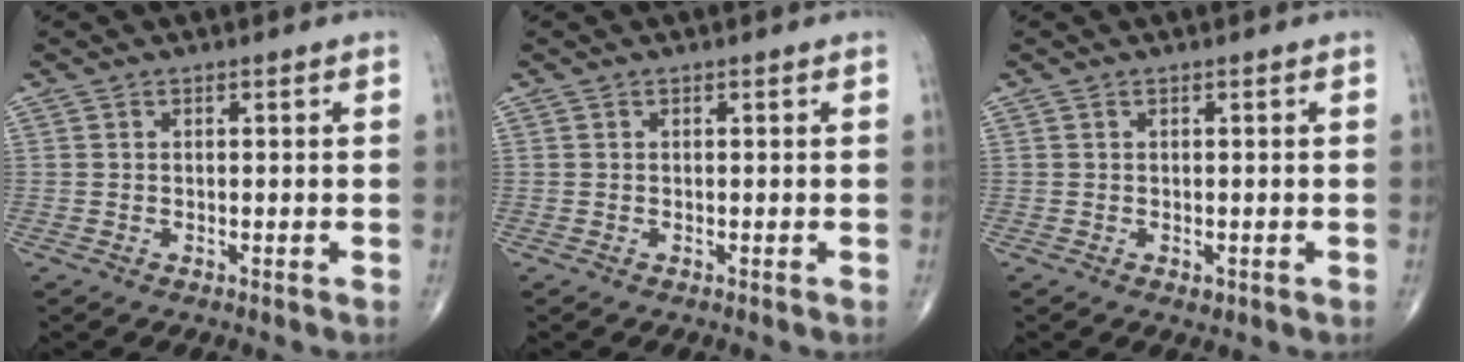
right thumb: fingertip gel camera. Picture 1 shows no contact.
{"total": 0.0}
{"total": 1.1, "force": [-0.3, 0.6, 0.8], "torque": [-0.006, -0.002, -0.002]}